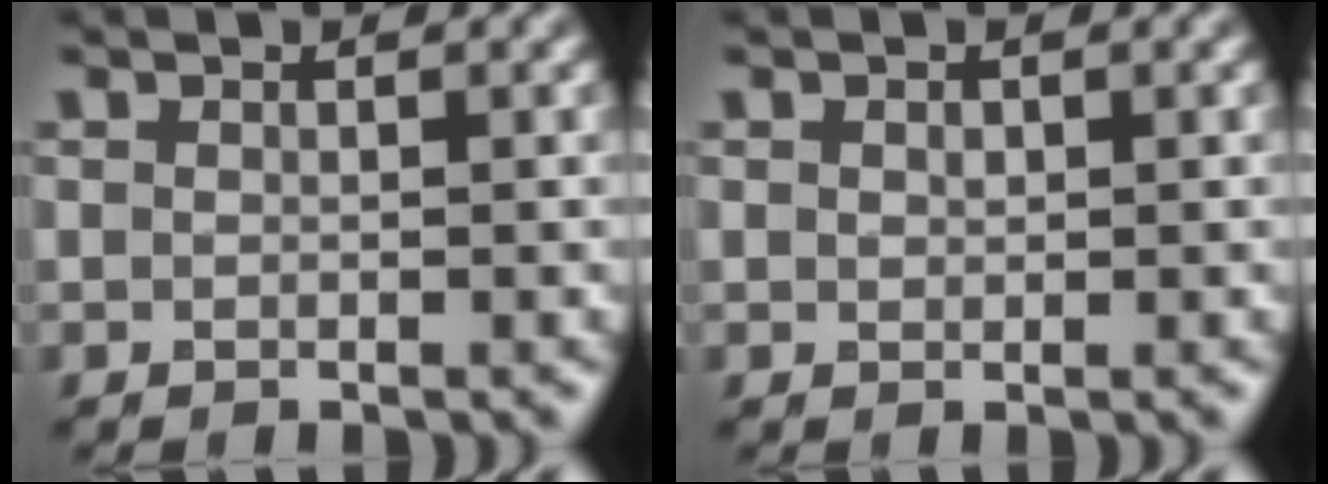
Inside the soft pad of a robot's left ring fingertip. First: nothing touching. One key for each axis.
{"total": 0.6, "fx": 0.3, "fy": 0.5, "fz": 0.3, "tx": -0.007, "ty": 0.000, "tz": 0.005}